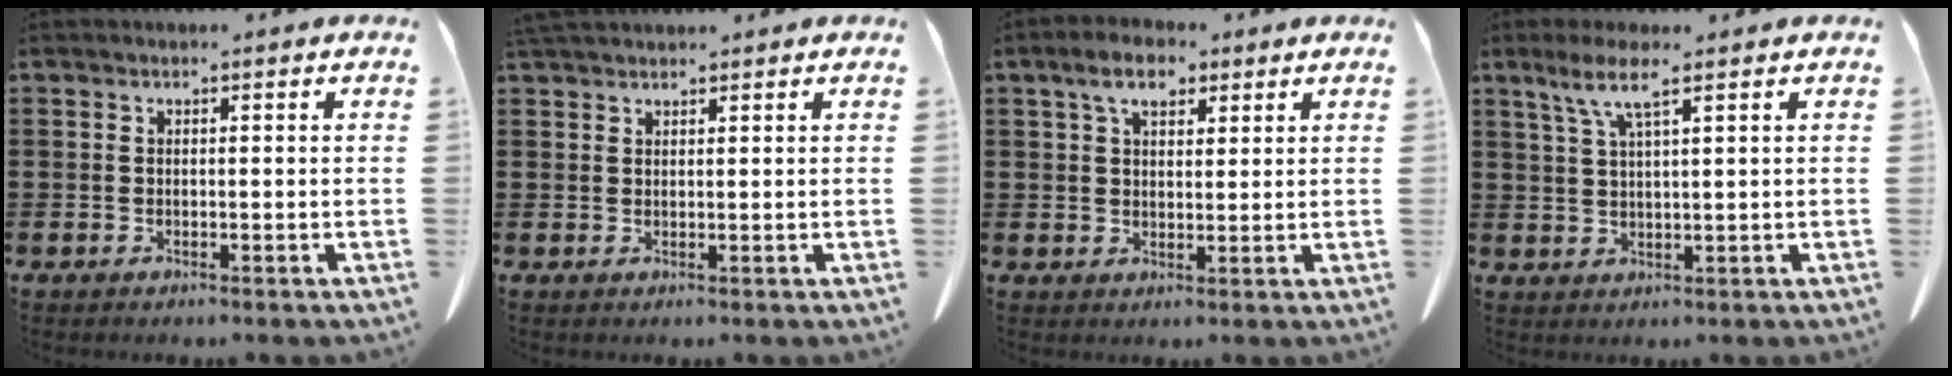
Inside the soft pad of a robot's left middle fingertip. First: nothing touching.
{"total": 1.8, "force": [1.7, 0.4, 0.5], "torque": [-0.015, 0.001, 0.034]}
{"total": 5.5, "force": [3.4, 2.9, 3.3], "torque": [-0.070, 0.010, 0.059]}
{"total": 5.1, "force": [3.0, 0.4, 4.1], "torque": [-0.087, 0.002, 0.052]}